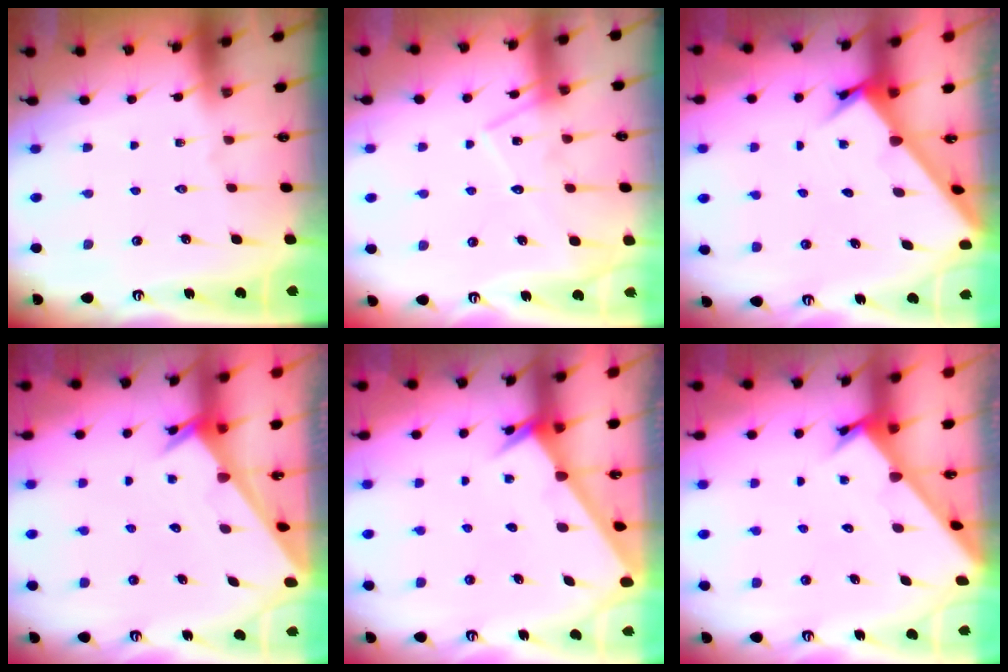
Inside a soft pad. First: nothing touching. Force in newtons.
{"total": 13.8, "press": 13.8, "slide": 0.9}
{"total": 2.5, "press": 2.5, "slide": 0.3}
{"total": 3.5, "press": 3.4, "slide": 0.4}
{"total": 1.9, "press": 1.9, "slide": 0.1}
{"total": 2.1, "press": 2.1, "slide": 0.1}